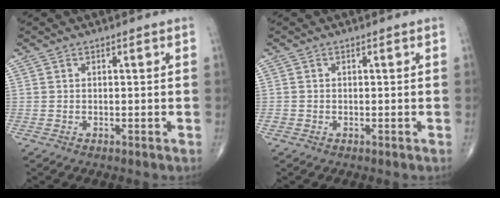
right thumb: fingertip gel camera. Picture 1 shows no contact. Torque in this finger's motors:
{"motor_torque": [0.14, 0.31, -0.17, 0.18, -0.08]}